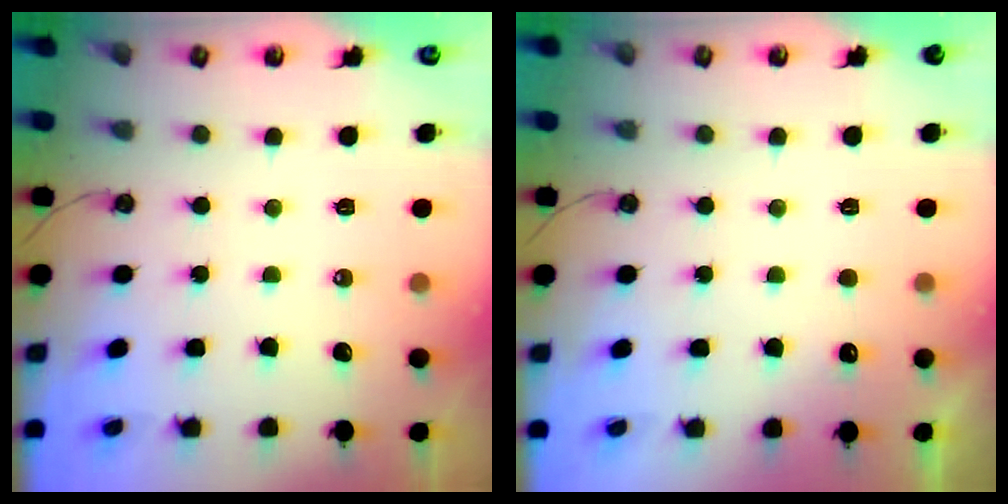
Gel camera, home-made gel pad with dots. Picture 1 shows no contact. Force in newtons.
{"total": 2.6, "press": 2.4, "slide": 1.0}